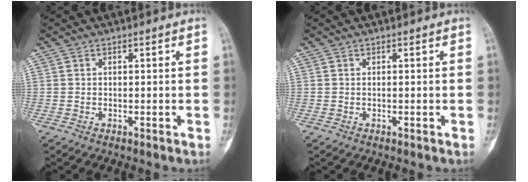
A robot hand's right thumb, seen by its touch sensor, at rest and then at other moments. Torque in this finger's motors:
{"motor_torque": [0.21, 0.07, -0.09, 0.03, -0.04]}